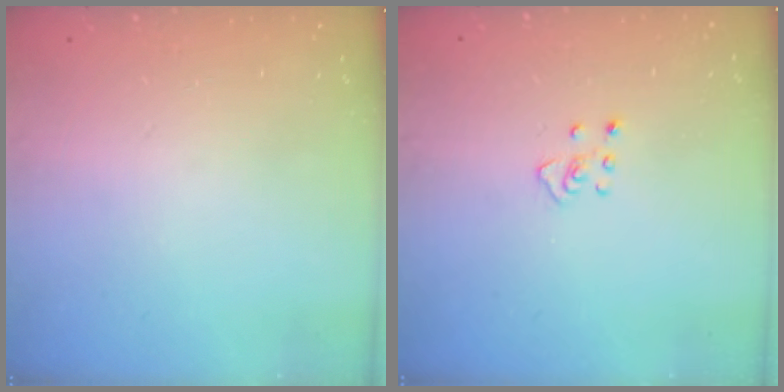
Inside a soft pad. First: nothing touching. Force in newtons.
{"total": 3.4, "press": 3.3, "slide": 0.6}